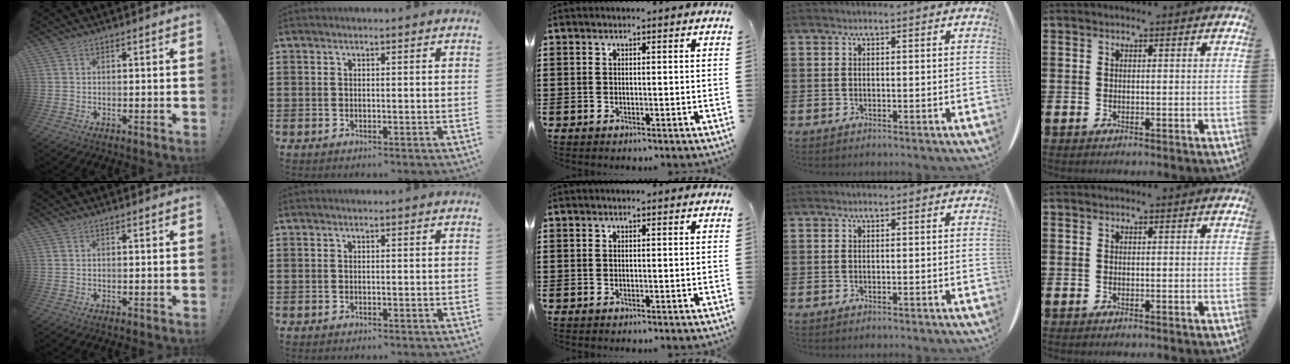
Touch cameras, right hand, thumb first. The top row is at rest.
{}